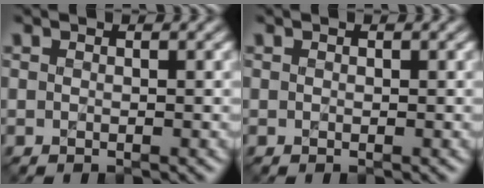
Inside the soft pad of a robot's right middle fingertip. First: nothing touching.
{"total": 0.0}